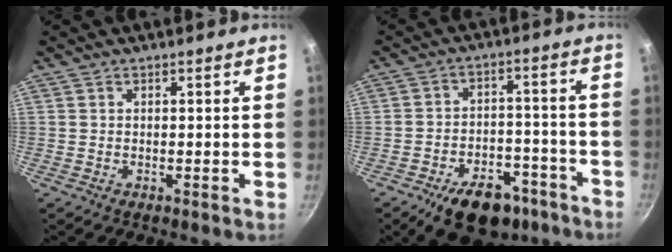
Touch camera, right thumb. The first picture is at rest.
{"total": 15.0, "force": [-9.8, 8.4, 7.7], "torque": [-0.074, 0.062, -0.130]}